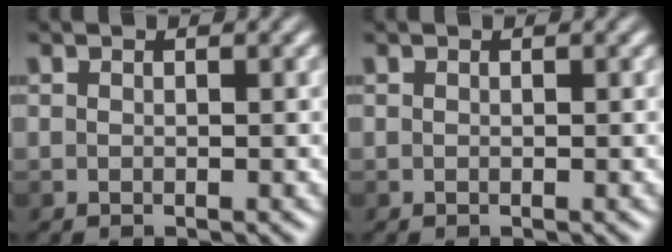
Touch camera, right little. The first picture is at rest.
{"total": 0.0}